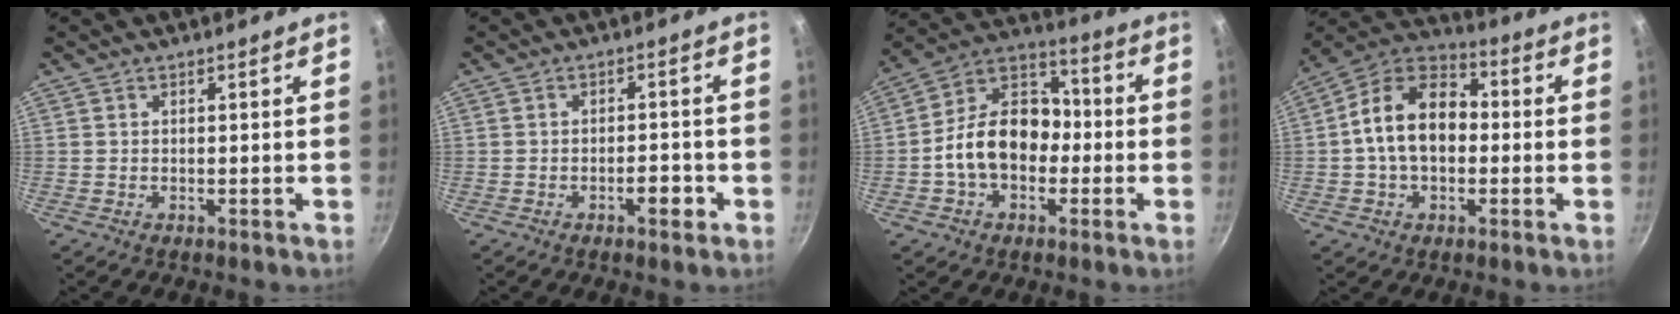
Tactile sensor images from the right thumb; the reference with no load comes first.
{"total": 3.7, "force": [-1.8, 1.5, 2.8], "torque": [-0.027, 0.015, -0.027]}
{"total": 15.4, "force": [-2.4, 11.1, 10.3], "torque": [-0.130, 0.049, -0.060]}
{"total": 14.8, "force": [-0.3, 10.2, 10.8], "torque": [-0.152, 0.037, -0.025]}